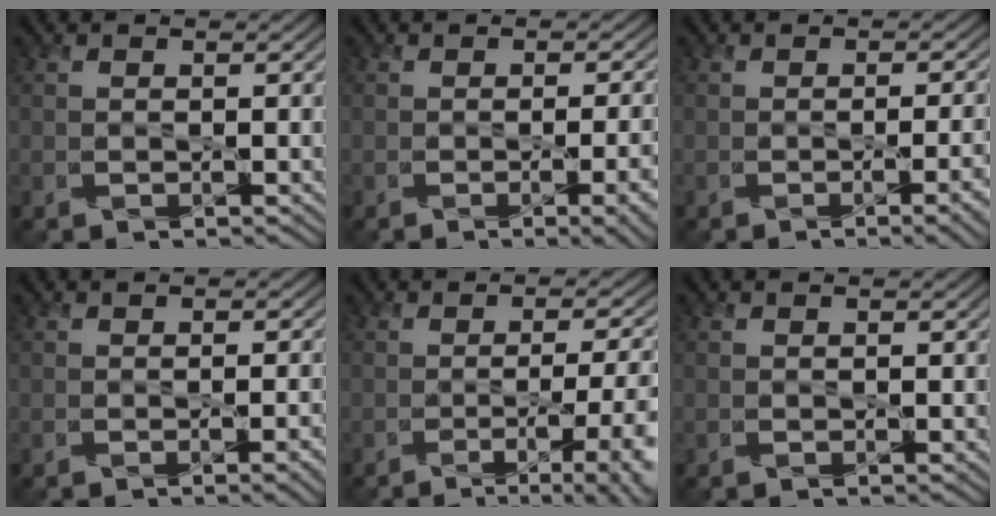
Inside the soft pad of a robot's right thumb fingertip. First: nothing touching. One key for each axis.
{"total": 5.5, "fx": -1.6, "fy": 1.7, "fz": 5.0, "tx": -0.053, "ty": -0.012, "tz": -0.007}
{"total": 4.5, "fx": -1.4, "fy": 1.1, "fz": 4.1, "tx": -0.051, "ty": -0.009, "tz": -0.013}
{"total": 2.5, "fx": -1.1, "fy": 0.5, "fz": 2.2, "tx": -0.034, "ty": -0.004, "tz": -0.014}
{"total": 8.2, "fx": -2.5, "fy": 2.1, "fz": 7.5, "tx": -0.094, "ty": -0.005, "tz": -0.034}
{"total": 0.0}